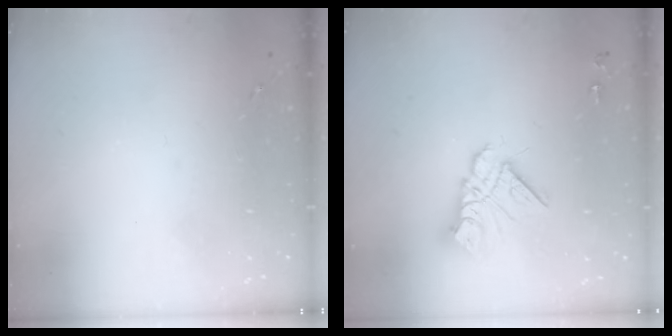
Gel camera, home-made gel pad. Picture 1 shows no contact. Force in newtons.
{"total": 12.7, "press": 12.6, "slide": 1.1}